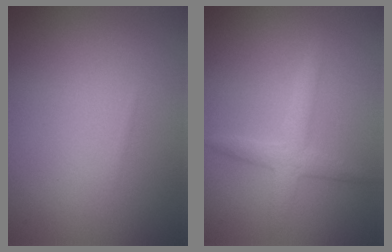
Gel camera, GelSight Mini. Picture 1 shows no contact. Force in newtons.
{"total": 2.7, "press": 2.7, "slide": 0.0}